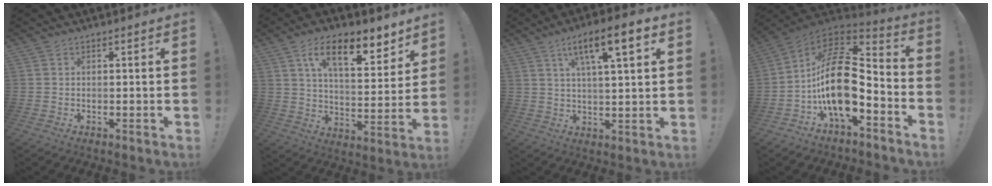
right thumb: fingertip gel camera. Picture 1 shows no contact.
{"total": 14.2, "force": [8.6, 5.3, 10.0], "torque": [-0.155, -0.040, 0.143]}
{"total": 11.1, "force": [5.1, 2.3, 9.5], "torque": [-0.150, -0.013, 0.078]}
{"total": 21.4, "force": [-1.7, 11.8, 17.7], "torque": [-0.330, 0.014, -0.019]}